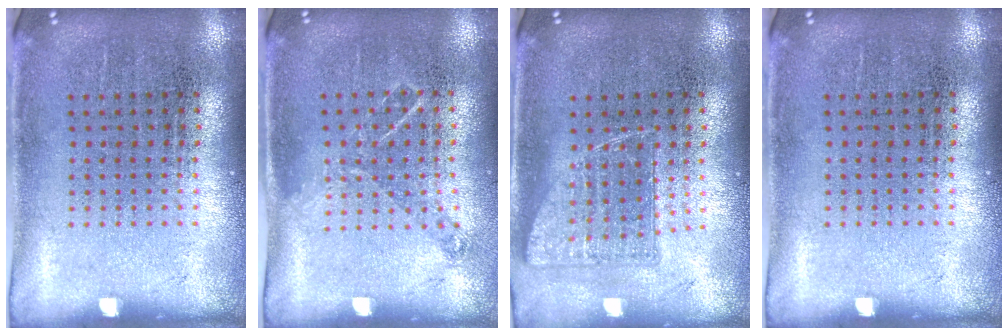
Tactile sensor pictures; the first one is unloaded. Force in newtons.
{"total": 0.9, "press": 0.8, "slide": 0.3}
{"total": 0.8, "press": 0.8, "slide": 0.2}
{"total": 0.0}